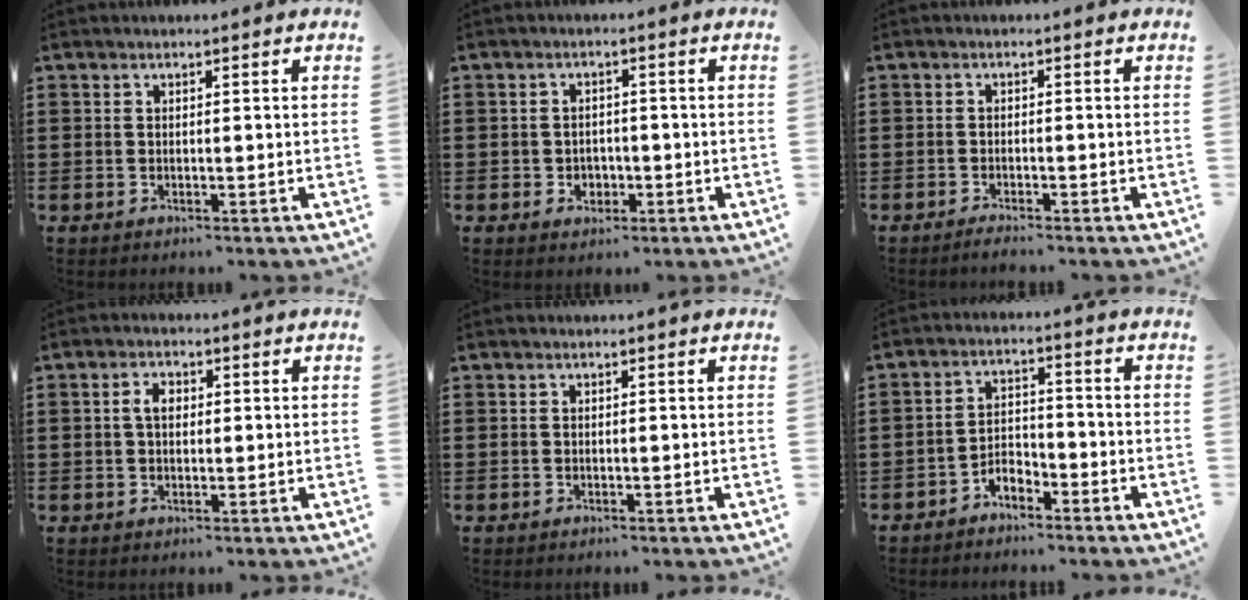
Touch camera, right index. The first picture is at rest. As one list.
[{"total": 2.1, "force": [-0.7, 1.9, 0.7], "torque": [-0.020, 0.004, -0.017]}, {"total": 1.1, "force": [-1.1, -0.1, 0.2], "torque": [-0.006, -0.002, -0.021]}, {"total": 2.8, "force": [0.4, 1.6, 2.2], "torque": [-0.047, 0.010, 0.006]}, {"total": 0.0}, {"total": 3.4, "force": [-3.0, 1.3, 0.9], "torque": [-0.022, 0.009, -0.062]}]